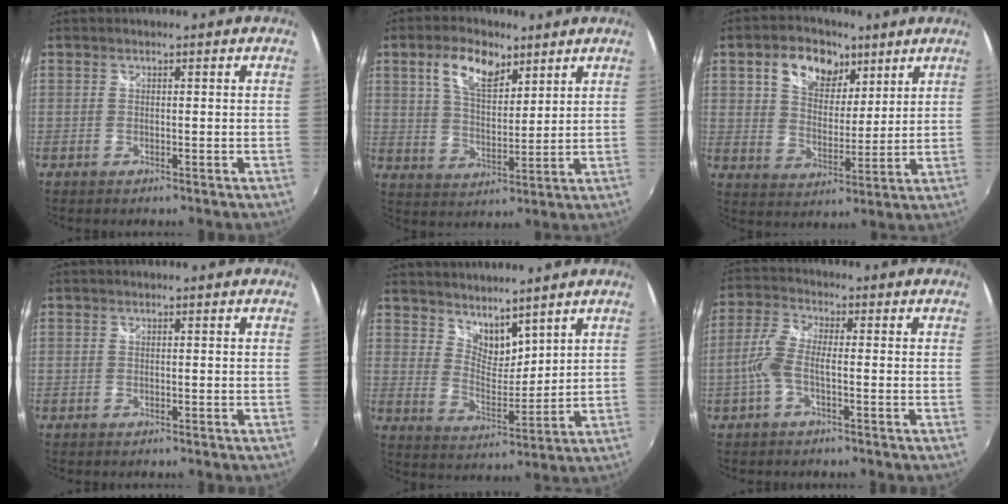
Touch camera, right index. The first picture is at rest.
{"total": 9.4, "force": [5.4, 4.5, 6.3], "torque": [-0.115, 0.012, 0.097]}
{"total": 11.6, "force": [6.2, 7.4, 6.4], "torque": [-0.116, 0.022, 0.105]}
{"total": 0.0}
{"total": 8.1, "force": [6.9, 2.9, 2.9], "torque": [-0.039, -0.001, 0.130]}
{"total": 5.5, "force": [-1.6, 1.7, 5.0], "torque": [-0.117, 0.009, -0.035]}